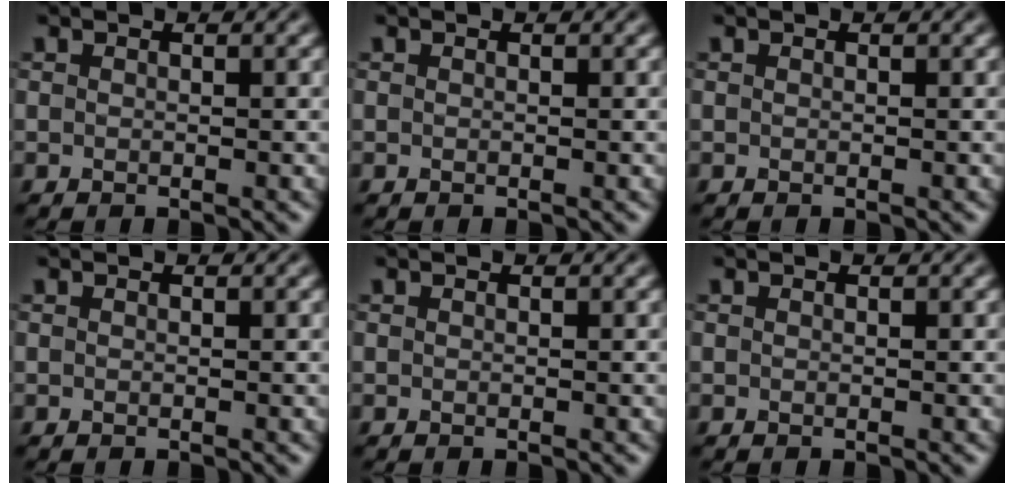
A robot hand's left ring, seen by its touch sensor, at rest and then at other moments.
{"total": 0.0}
{"total": 0.0}
{"total": 0.0}
{"total": 0.0}
{"total": 0.0}